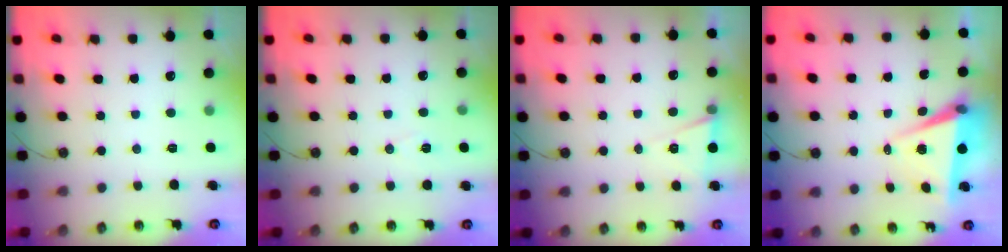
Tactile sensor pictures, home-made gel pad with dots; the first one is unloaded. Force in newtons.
{"total": 6.5, "press": 4.8, "slide": 4.4}
{"total": 5.5, "press": 3.3, "slide": 4.5}
{"total": 6.0, "press": 4.2, "slide": 4.3}